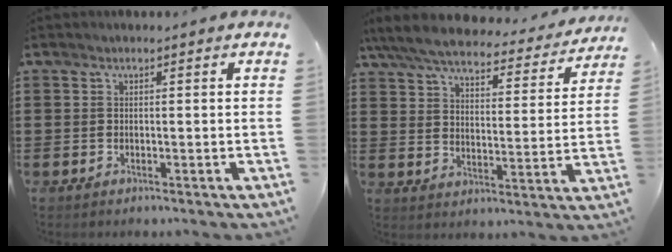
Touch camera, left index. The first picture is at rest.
{"total": 6.8, "force": [6.2, 1.0, 2.7], "torque": [-0.081, -0.035, 0.105]}